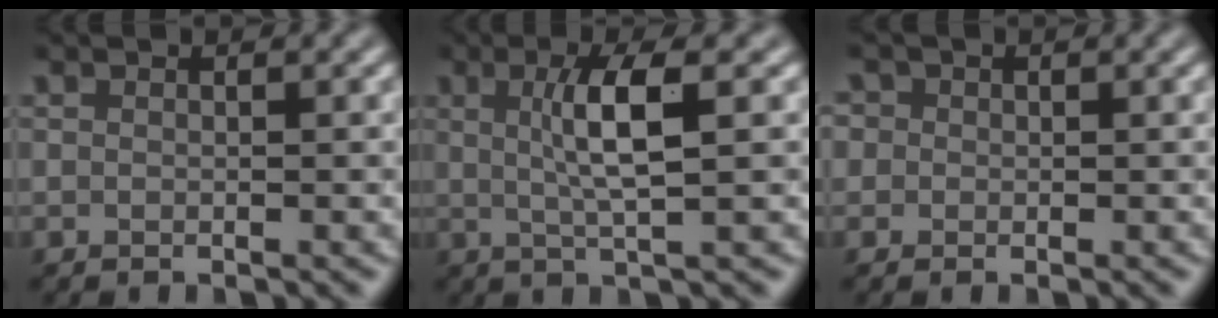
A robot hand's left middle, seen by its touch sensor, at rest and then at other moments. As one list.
[{"total": 4.3, "force": [0.7, 0.9, 4.1], "torque": [-0.077, 0.003, 0.011]}, {"total": 2.8, "force": [1.1, 2.4, 1.0], "torque": [-0.006, 0.016, -0.003]}]